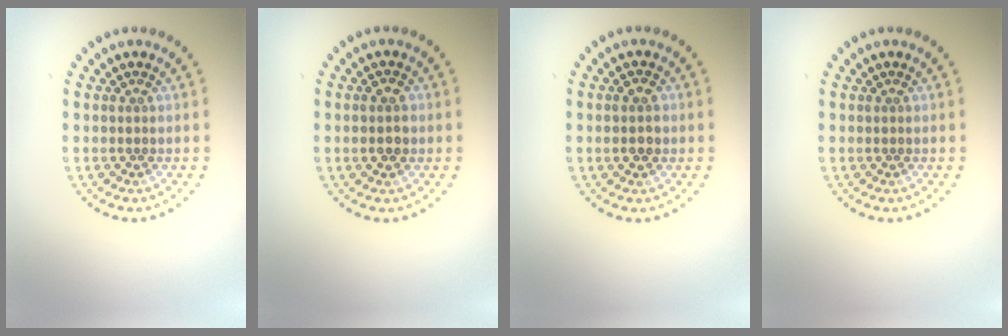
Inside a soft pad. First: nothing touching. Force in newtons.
{"total": 2.3, "press": 2.3, "slide": 0.1}
{"total": 2.3, "press": 2.3, "slide": 0.1}
{"total": 0.0}